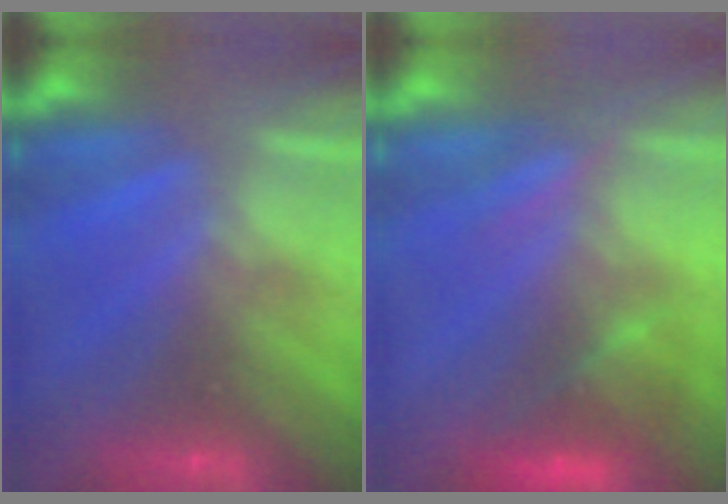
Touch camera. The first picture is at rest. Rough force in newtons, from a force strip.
{"total": 3.0}